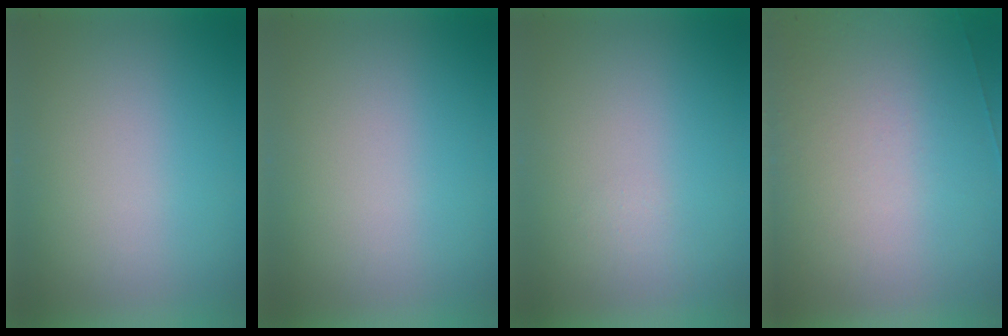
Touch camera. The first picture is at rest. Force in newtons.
{"total": 0.0}
{"total": 1.3}
{"total": 6.9}